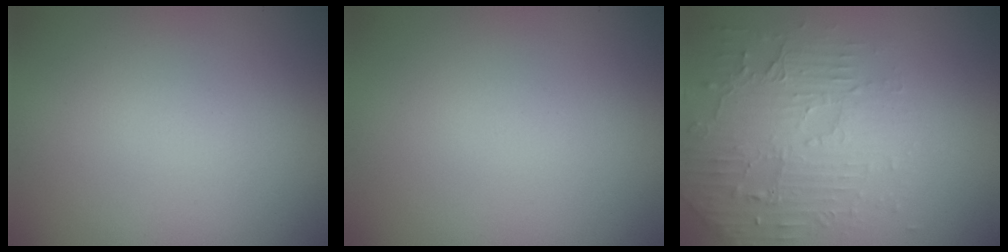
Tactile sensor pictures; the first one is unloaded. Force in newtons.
{"total": 0.0}
{"total": 4.6, "press": 3.6, "slide": 2.8}